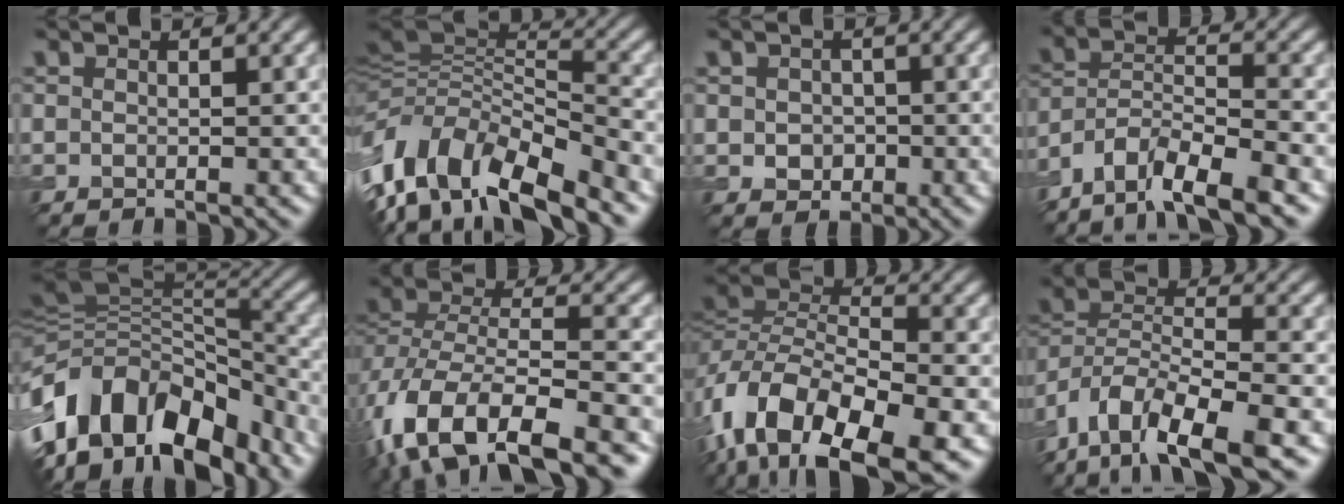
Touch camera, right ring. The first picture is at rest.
{"total": 11.3, "force": [-5.9, 5.3, 8.0], "torque": [-0.166, 0.022, -0.109]}
{"total": 1.8, "force": [0.1, 1.7, 0.8], "torque": [-0.014, -0.001, 0.002]}
{"total": 8.4, "force": [-6.6, 2.3, 4.6], "torque": [-0.077, 0.007, -0.122]}
{"total": 12.4, "force": [-5.9, 8.2, 7.2], "torque": [-0.147, 0.018, -0.100]}
{"total": 14.5, "force": [-8.0, 7.2, 9.7], "torque": [-0.200, -0.006, -0.115]}
{"total": 13.9, "force": [-7.7, 6.8, 9.3], "torque": [-0.194, -0.007, -0.132]}
{"total": 11.4, "force": [-8.1, 4.0, 6.9], "torque": [-0.131, 0.002, -0.139]}